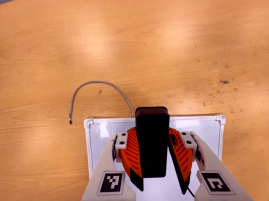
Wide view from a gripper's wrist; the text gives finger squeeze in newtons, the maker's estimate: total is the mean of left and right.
{"total": 9.0, "left": 9.1, "right": 8.9}